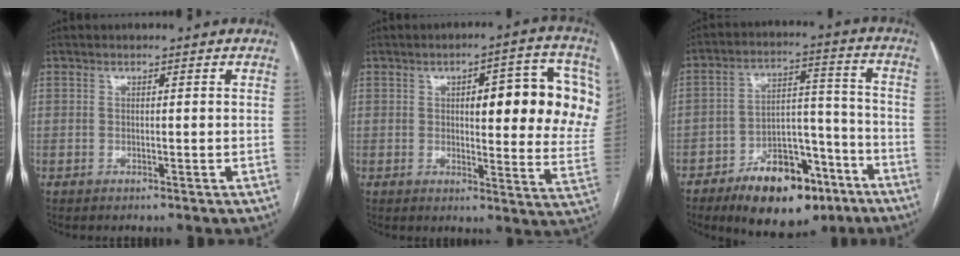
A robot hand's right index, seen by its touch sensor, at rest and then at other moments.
{"total": 17.8, "force": [4.4, 4.4, 16.7], "torque": [-0.175, 0.017, 0.053]}
{"total": 15.6, "force": [-9.7, 7.3, 9.7], "torque": [-0.144, 0.030, -0.147]}